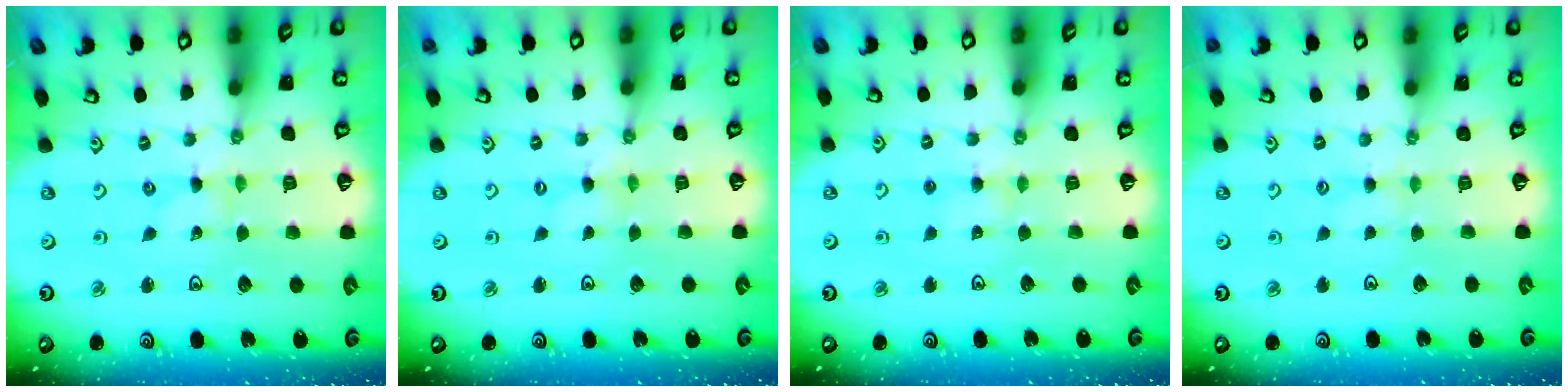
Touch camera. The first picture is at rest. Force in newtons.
{"total": 0.0}
{"total": 3.5, "press": 3.5, "slide": 0.5}
{"total": 1.5, "press": 1.4, "slide": 0.3}